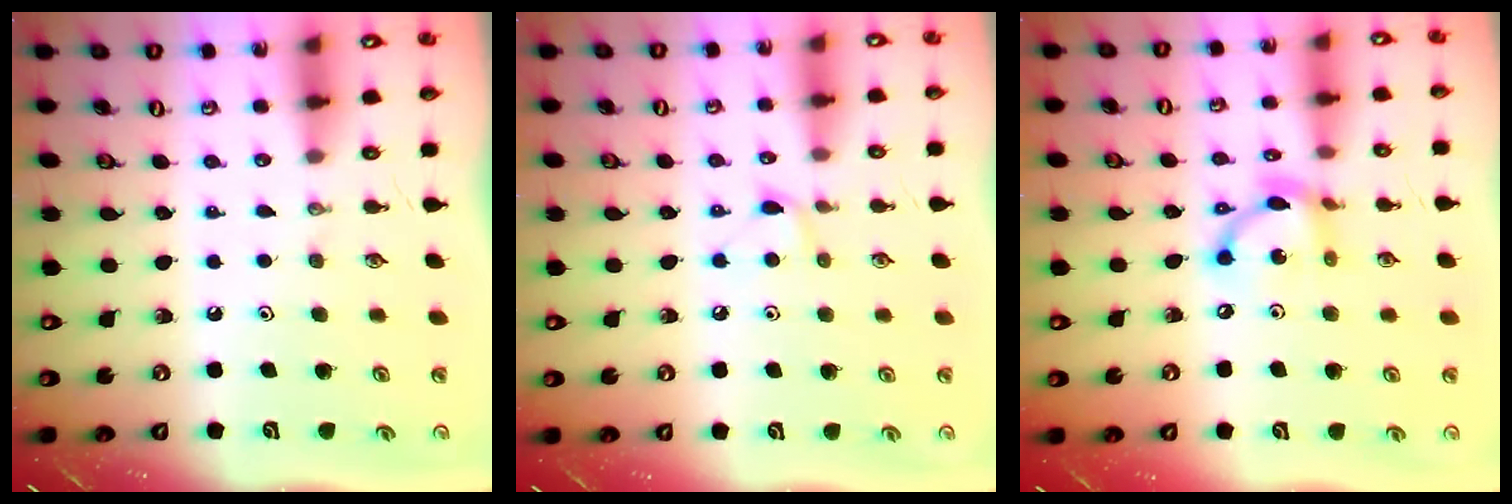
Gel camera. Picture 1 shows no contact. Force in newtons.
{"total": 5.3, "press": 5.2, "slide": 0.7}
{"total": 11.0, "press": 11.0, "slide": 0.6}